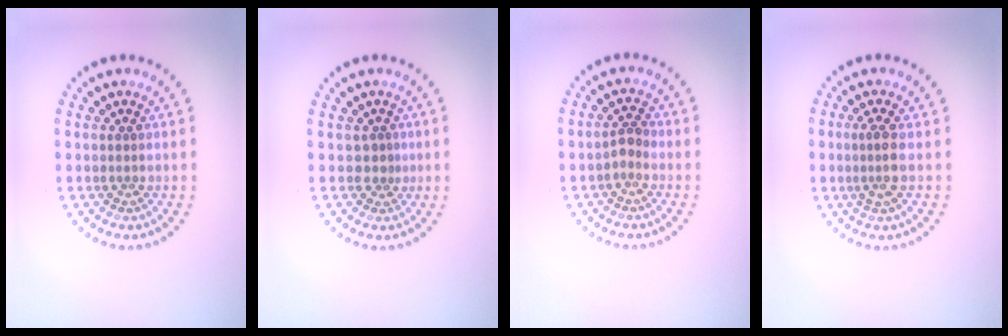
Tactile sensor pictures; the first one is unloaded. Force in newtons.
{"total": 1.1, "press": 0.6, "slide": 0.9}
{"total": 1.3, "press": 1.1, "slide": 0.7}
{"total": 2.1, "press": 1.7, "slide": 1.2}